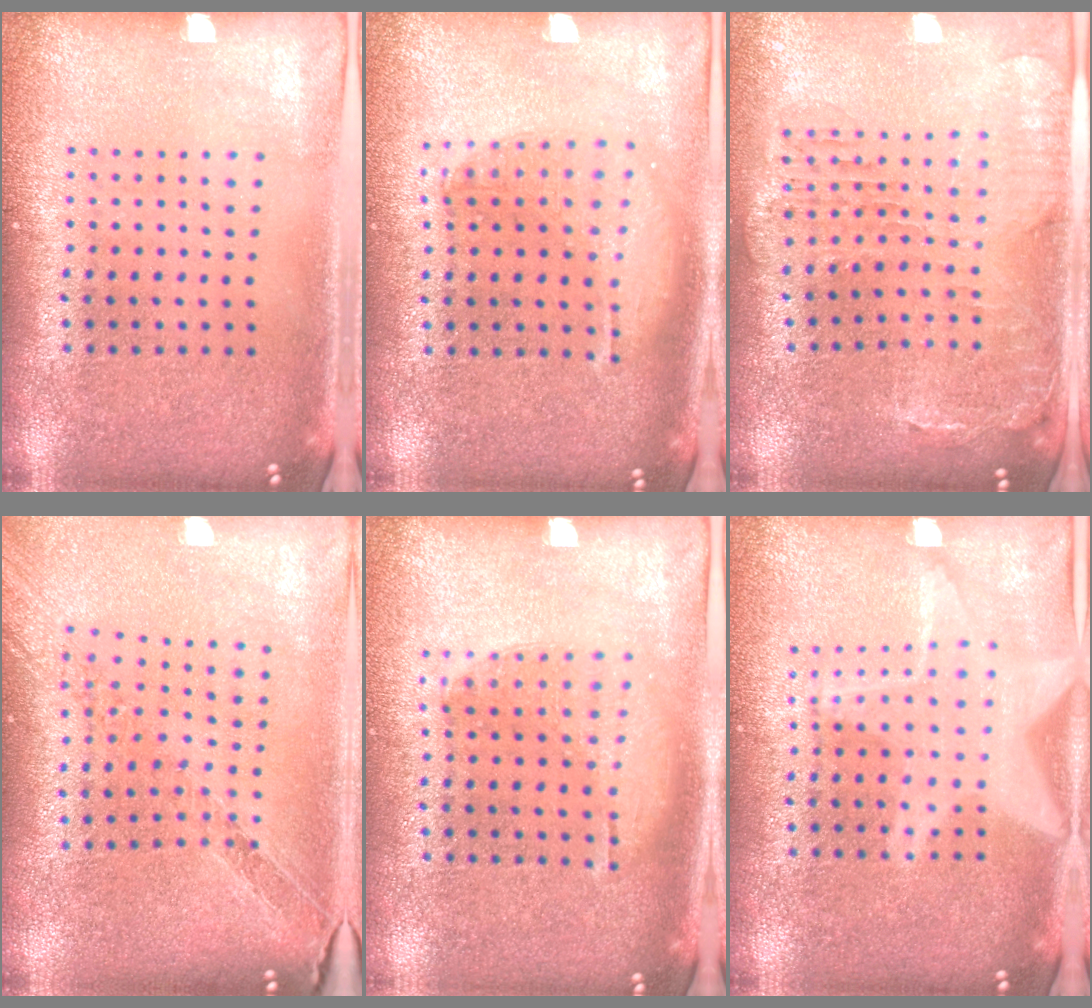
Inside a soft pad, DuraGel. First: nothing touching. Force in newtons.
{"total": 1.4, "press": 1.3, "slide": 0.5}
{"total": 1.4, "press": 1.4, "slide": 0.4}
{"total": 1.1, "press": 1.1, "slide": 0.0}
{"total": 1.1, "press": 0.8, "slide": 0.7}
{"total": 3.0, "press": 3.0, "slide": 0.3}